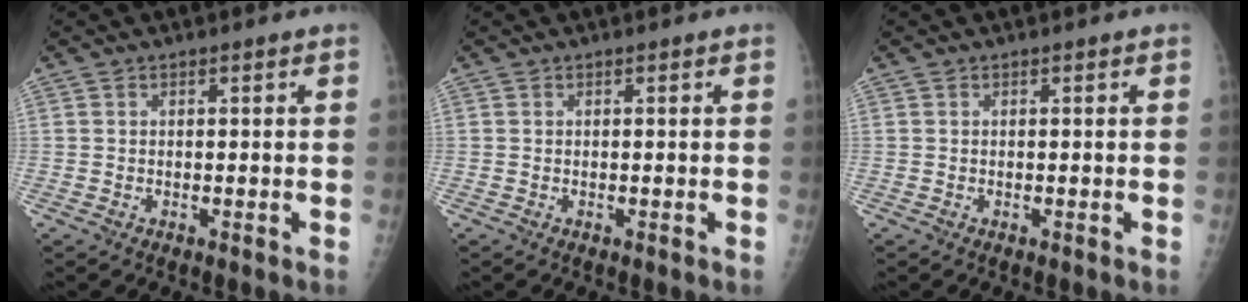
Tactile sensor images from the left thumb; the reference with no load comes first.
{"total": 0.0}
{"total": 0.0}